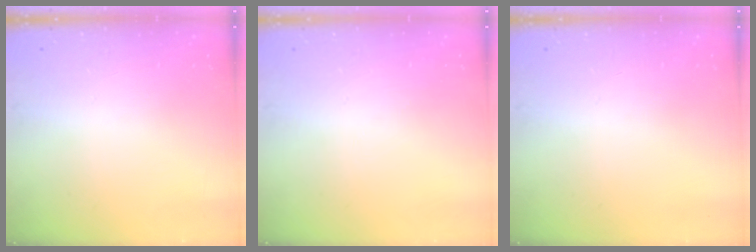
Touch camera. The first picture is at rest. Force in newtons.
{"total": 0.0}
{"total": 0.0}